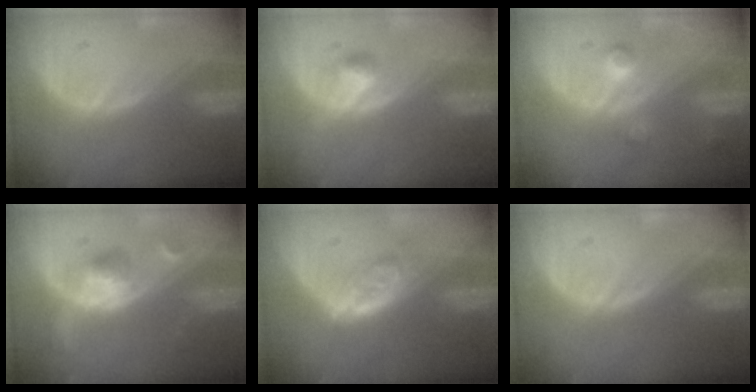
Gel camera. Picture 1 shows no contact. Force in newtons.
{"total": 2.2, "press": 2.2, "slide": 0.2}
{"total": 3.5, "press": 3.4, "slide": 0.7}
{"total": 5.2, "press": 4.9, "slide": 1.8}
{"total": 4.7, "press": 4.3, "slide": 1.9}
{"total": 0.0}